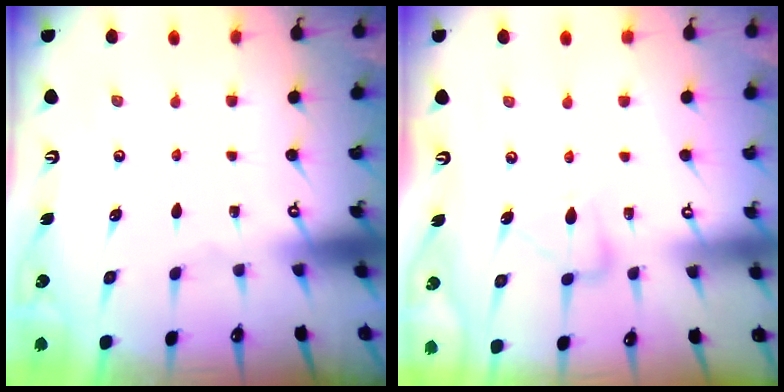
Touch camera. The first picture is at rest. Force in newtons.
{"total": 7.6, "press": 7.5, "slide": 0.5}